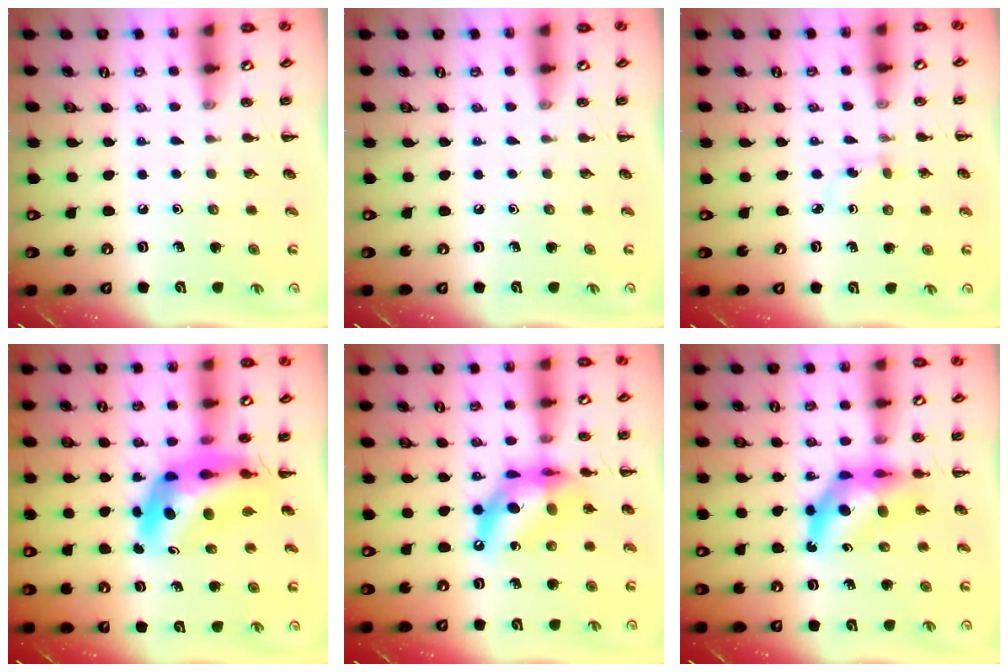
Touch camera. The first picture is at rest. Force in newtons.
{"total": 0.0}
{"total": 2.8, "press": 2.5, "slide": 1.2}
{"total": 11.0, "press": 10.4, "slide": 3.5}
{"total": 13.8, "press": 13.3, "slide": 3.6}
{"total": 9.2, "press": 8.6, "slide": 3.1}